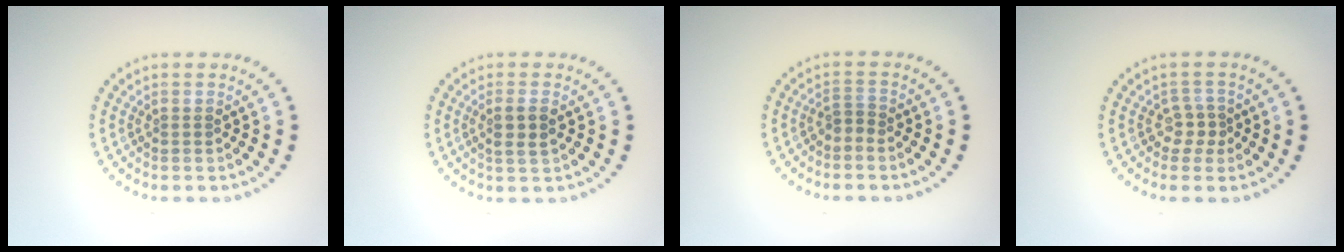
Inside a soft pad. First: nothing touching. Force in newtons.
{"total": 1.9, "press": 1.8, "slide": 0.7}
{"total": 1.2, "press": 0.8, "slide": 0.9}
{"total": 1.9, "press": 1.4, "slide": 1.2}